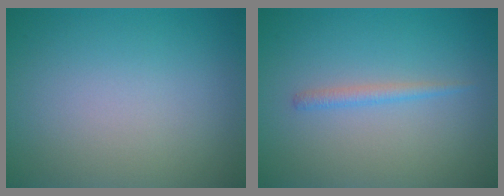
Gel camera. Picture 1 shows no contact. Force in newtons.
{"total": 1.1, "press": 1.1, "slide": 0.1}